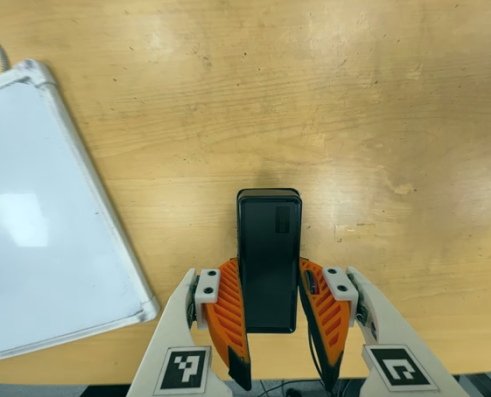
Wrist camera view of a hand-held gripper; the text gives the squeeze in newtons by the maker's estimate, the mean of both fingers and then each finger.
{"total": 4.6, "left": 3.2, "right": 5.9}